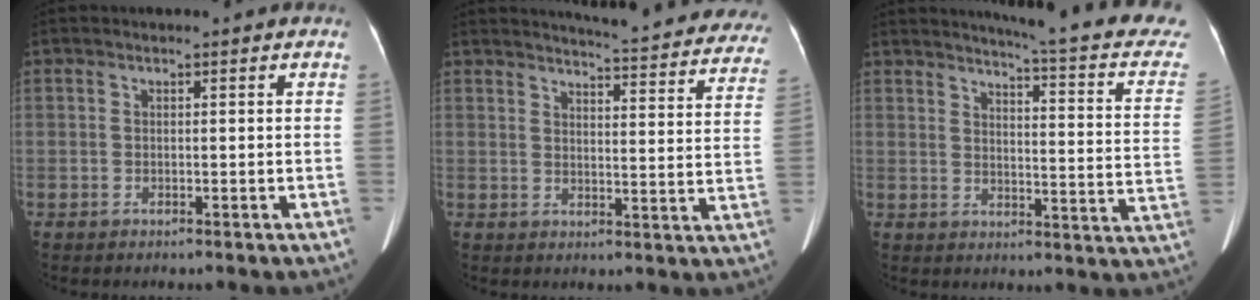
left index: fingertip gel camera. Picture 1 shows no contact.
{"total": 23.9, "force": [22.7, 2.4, 7.3], "torque": [-0.081, -0.093, 0.246]}
{"total": 17.9, "force": [16.0, 1.1, 7.9], "torque": [-0.102, -0.073, 0.168]}